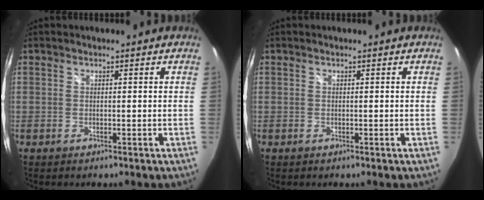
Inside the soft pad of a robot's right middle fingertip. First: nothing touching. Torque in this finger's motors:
{"motor_torque": [0.00, 0.00, 0.00, 0.00]}